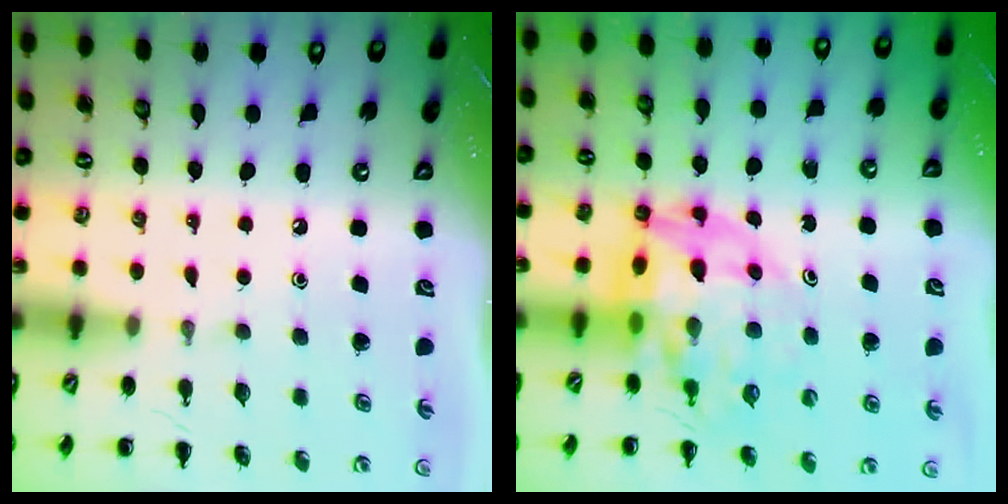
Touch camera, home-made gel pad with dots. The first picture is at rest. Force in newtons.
{"total": 12.6, "press": 12.0, "slide": 3.8}